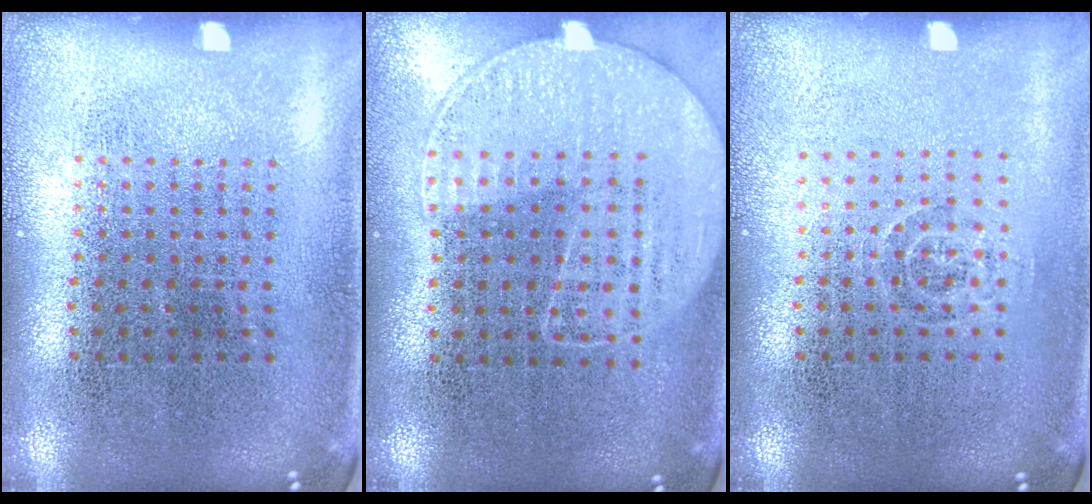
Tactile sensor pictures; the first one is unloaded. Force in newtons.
{"total": 1.1, "press": 1.0, "slide": 0.6}
{"total": 0.8, "press": 0.5, "slide": 0.6}